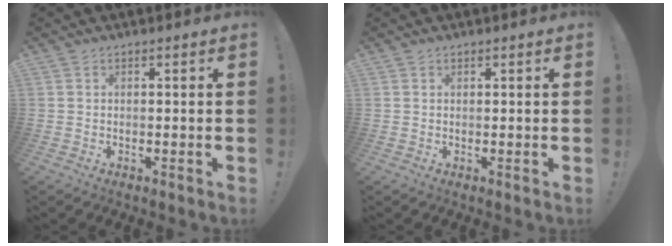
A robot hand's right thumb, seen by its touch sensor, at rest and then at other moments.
{"total": 0.5, "force": [0.4, 0.3, 0.0], "torque": [0.006, -0.003, 0.007]}